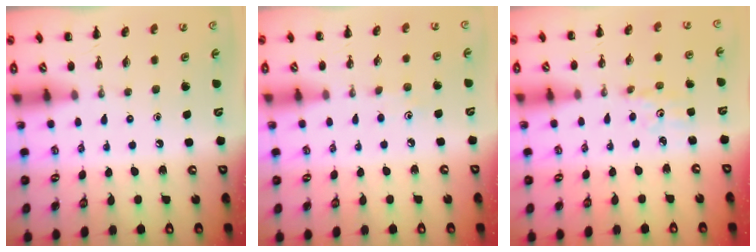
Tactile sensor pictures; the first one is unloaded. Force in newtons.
{"total": 2.8, "press": 2.7, "slide": 0.8}
{"total": 2.6, "press": 2.4, "slide": 0.9}